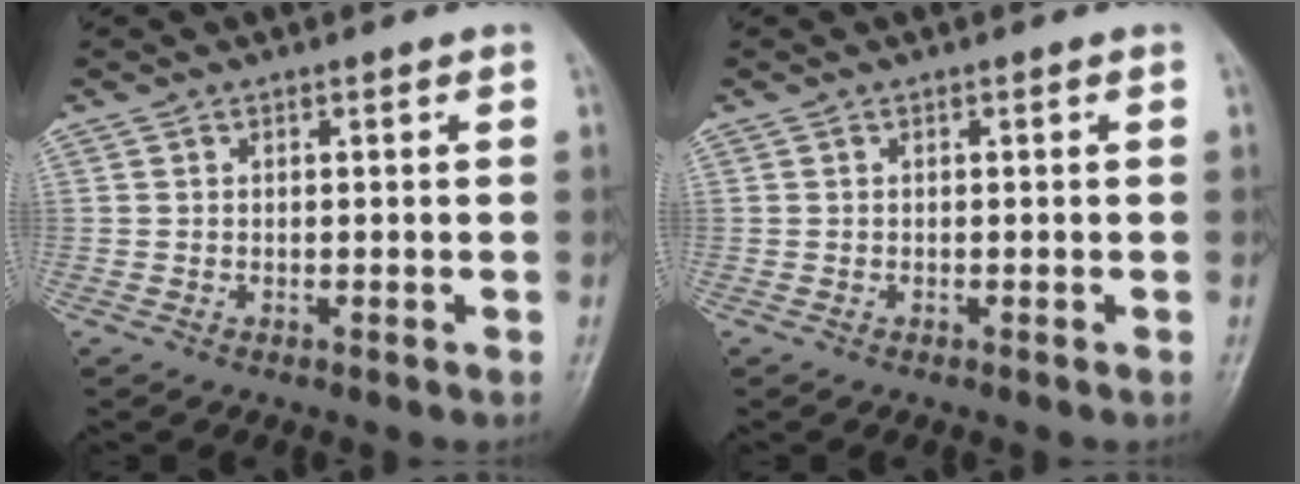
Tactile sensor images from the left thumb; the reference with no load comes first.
{"total": 0.0}